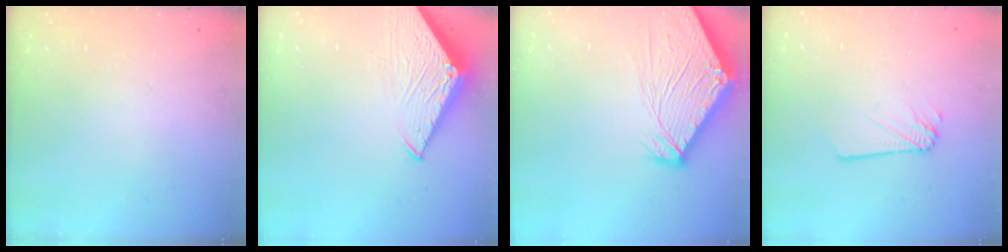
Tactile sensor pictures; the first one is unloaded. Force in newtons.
{"total": 4.6, "press": 4.6, "slide": 0.5}
{"total": 10.6, "press": 10.5, "slide": 1.1}
{"total": 1.8, "press": 1.8, "slide": 0.2}